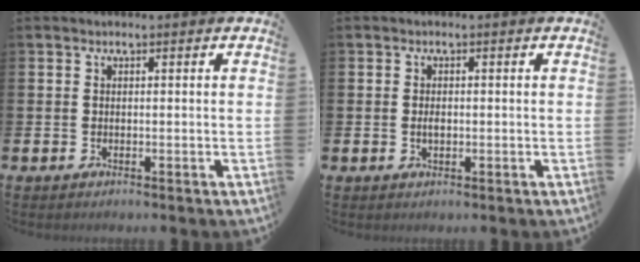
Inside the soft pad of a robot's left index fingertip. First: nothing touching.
{"total": 1.1, "force": [-0.1, 0.6, 0.9], "torque": [-0.016, 0.003, -0.004]}